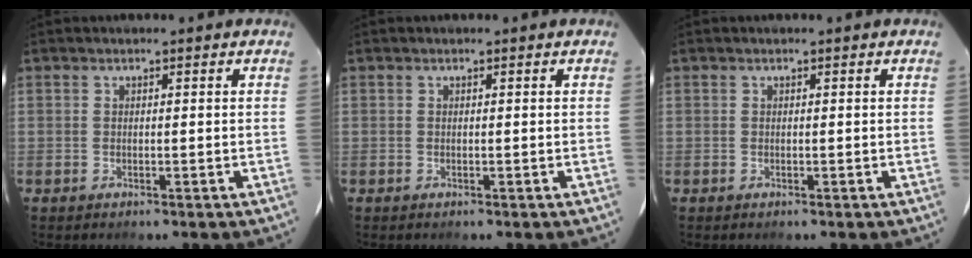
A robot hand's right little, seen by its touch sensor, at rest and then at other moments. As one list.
[{"total": 0.0}, {"total": 0.0}]